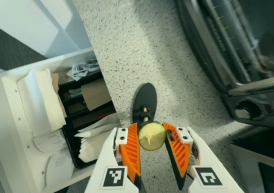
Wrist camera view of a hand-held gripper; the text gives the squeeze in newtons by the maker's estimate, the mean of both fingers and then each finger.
{"total": 8.3, "left": 8.3, "right": 8.2}